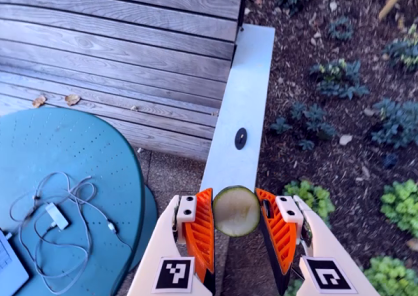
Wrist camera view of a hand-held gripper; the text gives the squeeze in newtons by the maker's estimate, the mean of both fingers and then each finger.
{"total": 13.2, "left": 14.1, "right": 12.4}